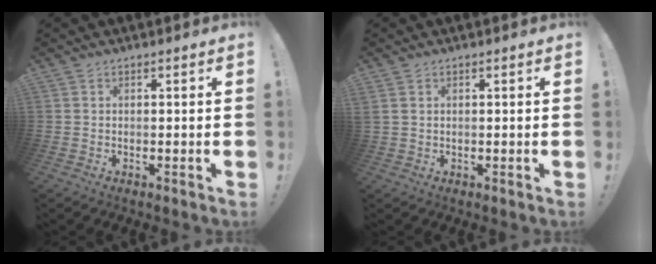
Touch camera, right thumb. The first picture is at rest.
{"total": 1.9, "force": [0.9, 1.2, 1.2], "torque": [-0.029, 0.005, 0.018]}